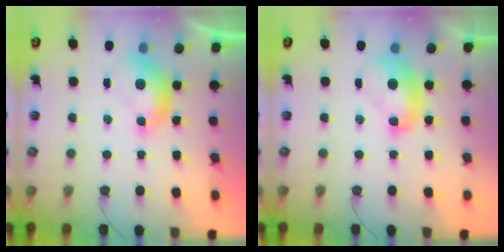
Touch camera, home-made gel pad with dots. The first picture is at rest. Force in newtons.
{"total": 2.3, "press": 2.3, "slide": 0.2}